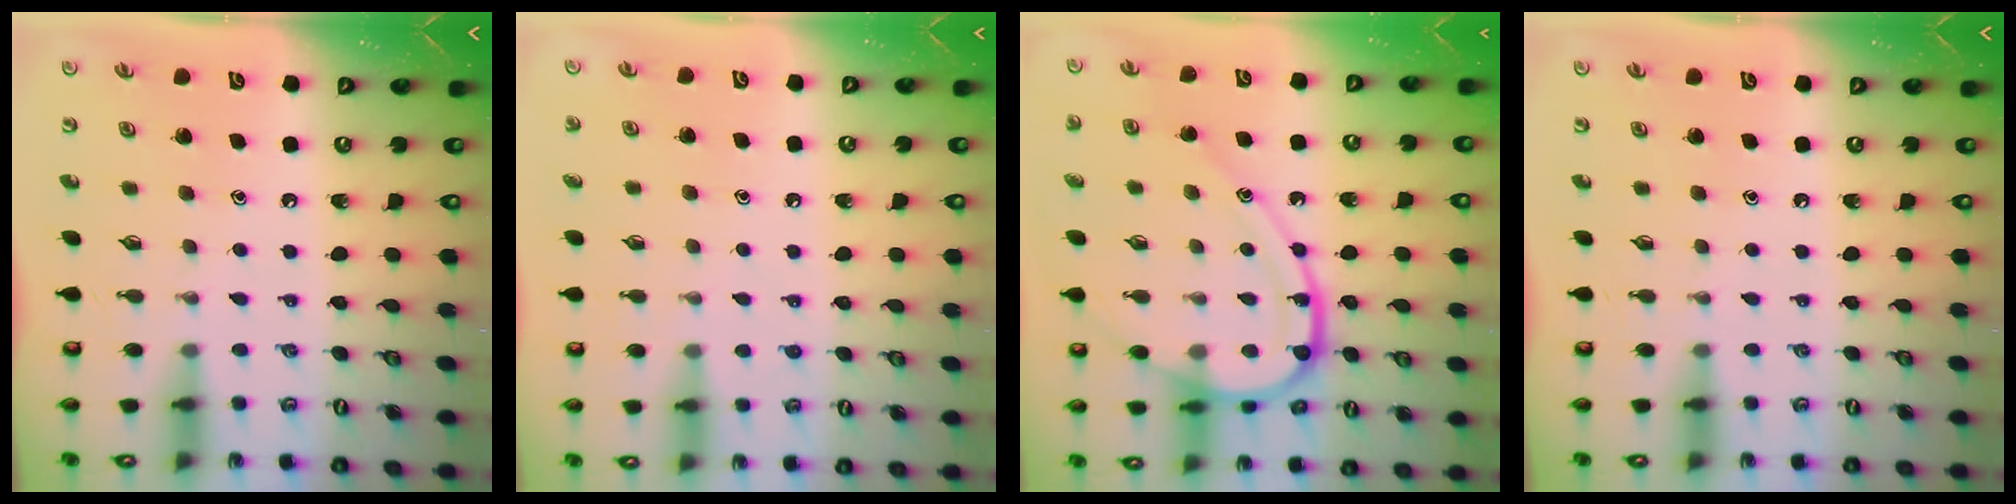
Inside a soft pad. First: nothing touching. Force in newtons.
{"total": 5.4, "press": 5.4, "slide": 0.7}
{"total": 15.8, "press": 15.8, "slide": 1.5}
{"total": 0.0}